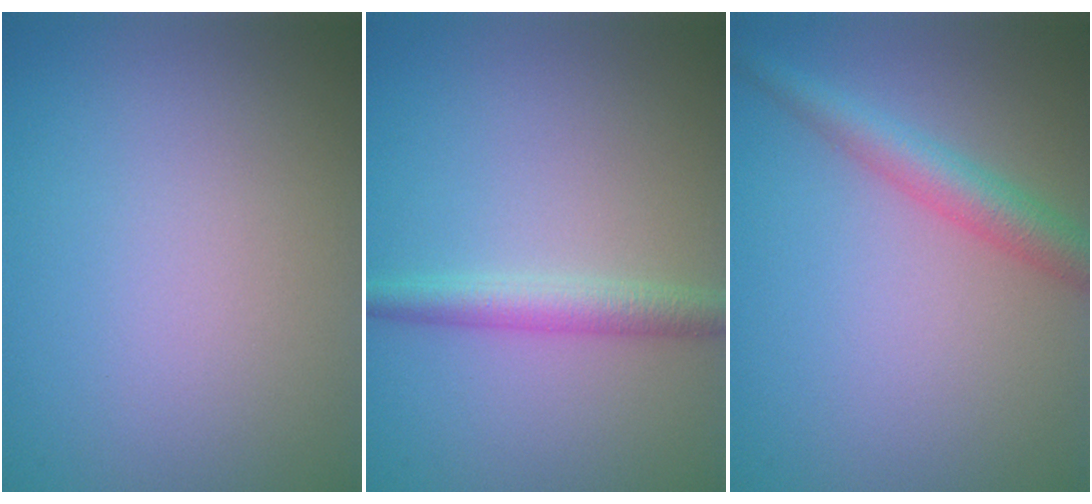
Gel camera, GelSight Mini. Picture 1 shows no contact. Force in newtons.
{"total": 2.7, "press": 2.7, "slide": 0.0}
{"total": 3.5, "press": 3.5, "slide": 0.1}